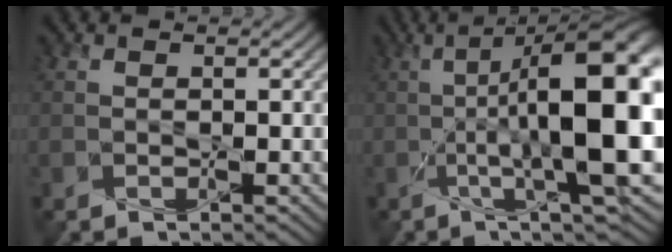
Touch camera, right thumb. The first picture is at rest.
{"total": 14.6, "force": [0.0, 3.6, 14.1], "torque": [-0.202, 0.016, -0.005]}